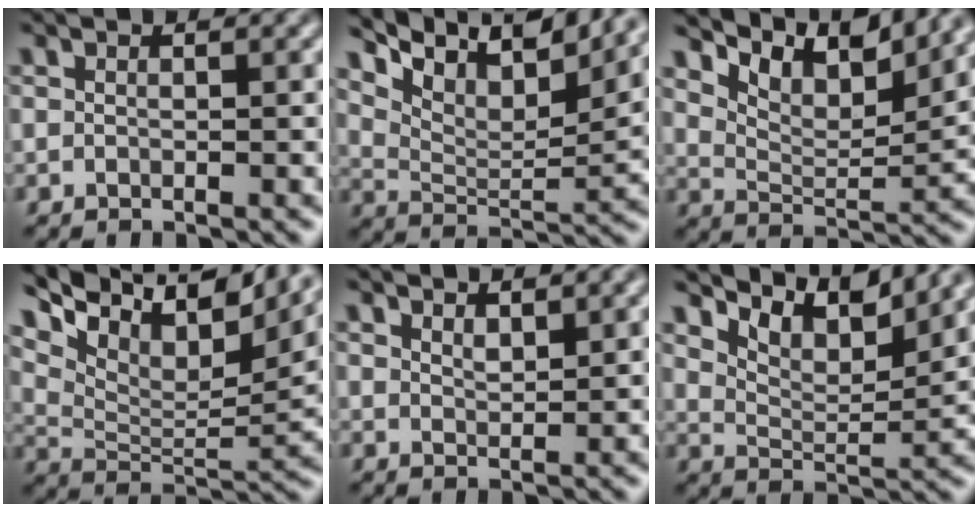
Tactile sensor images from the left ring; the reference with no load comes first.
{"total": 9.6, "force": [6.5, 3.6, 6.0], "torque": [-0.103, 0.019, 0.120]}
{"total": 7.8, "force": [5.7, 2.7, 4.7], "torque": [-0.084, 0.012, 0.103]}
{"total": 12.9, "force": [7.8, 5.8, 8.4], "torque": [-0.157, 0.049, 0.138]}
{"total": 1.7, "force": [1.5, 0.3, 0.7], "torque": [-0.008, 0.006, 0.028]}
{"total": 7.0, "force": [5.3, 2.2, 4.1], "torque": [-0.078, 0.012, 0.092]}